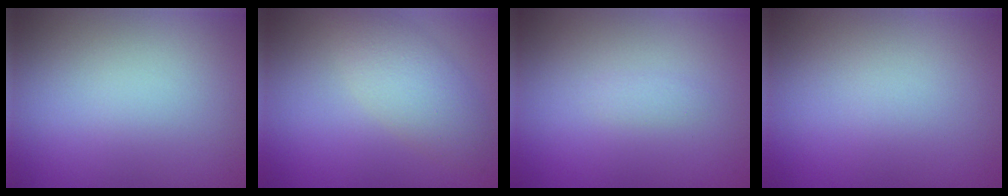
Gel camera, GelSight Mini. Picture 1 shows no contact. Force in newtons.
{"total": 3.8, "press": 3.7, "slide": 0.3}
{"total": 0.6, "press": 0.6, "slide": 0.0}
{"total": 0.0}